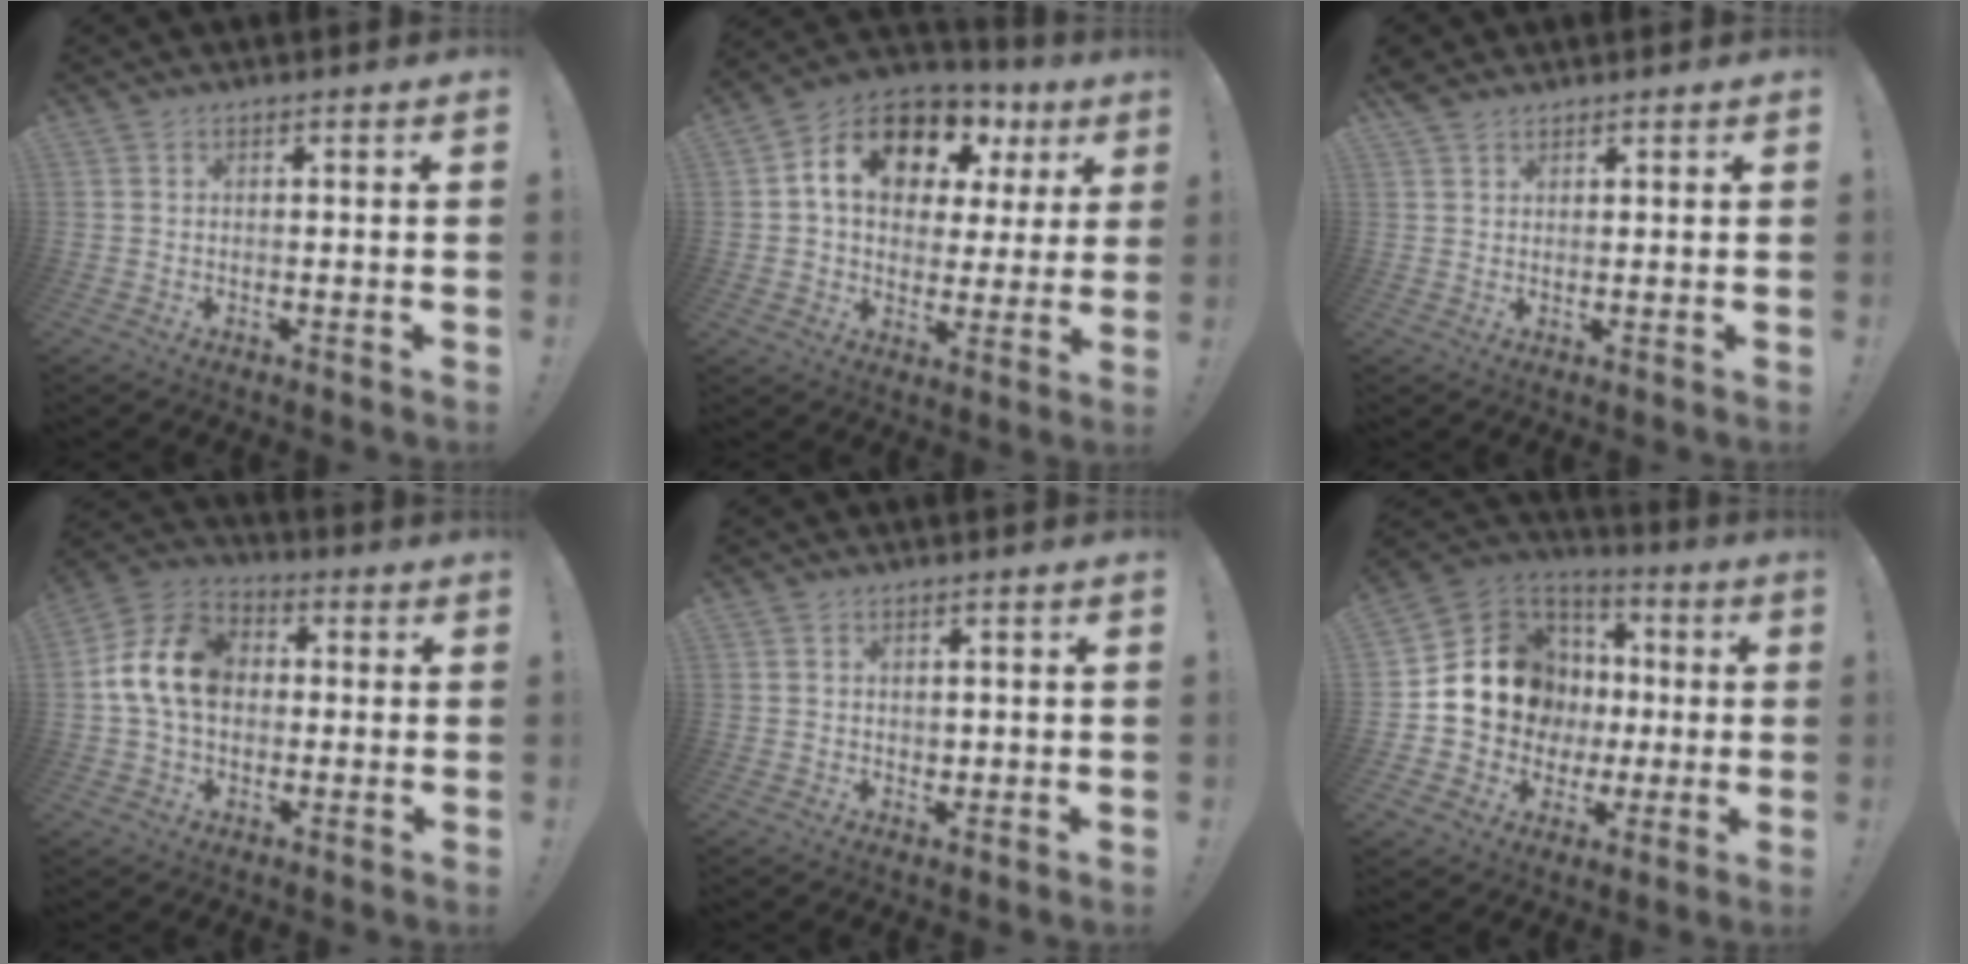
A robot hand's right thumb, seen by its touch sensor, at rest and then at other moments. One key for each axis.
{"total": 15.6, "fx": 7.1, "fy": 10.3, "fz": 9.3, "tx": -0.148, "ty": -0.031, "tz": 0.127}
{"total": 2.8, "fx": 2.3, "fy": 1.4, "fz": 0.8, "tx": -0.014, "ty": -0.008, "tz": 0.044}
{"total": 14.8, "fx": 1.5, "fy": 11.0, "fz": 9.8, "tx": -0.177, "ty": 0.016, "tz": 0.034}
{"total": 1.2, "fx": 0.5, "fy": 1.0, "fz": 0.2, "tx": 0.002, "ty": -0.001, "tz": 0.009}
{"total": 16.1, "fx": 1.6, "fy": 14.5, "fz": 6.9, "tx": -0.095, "ty": -0.004, "tz": 0.062}